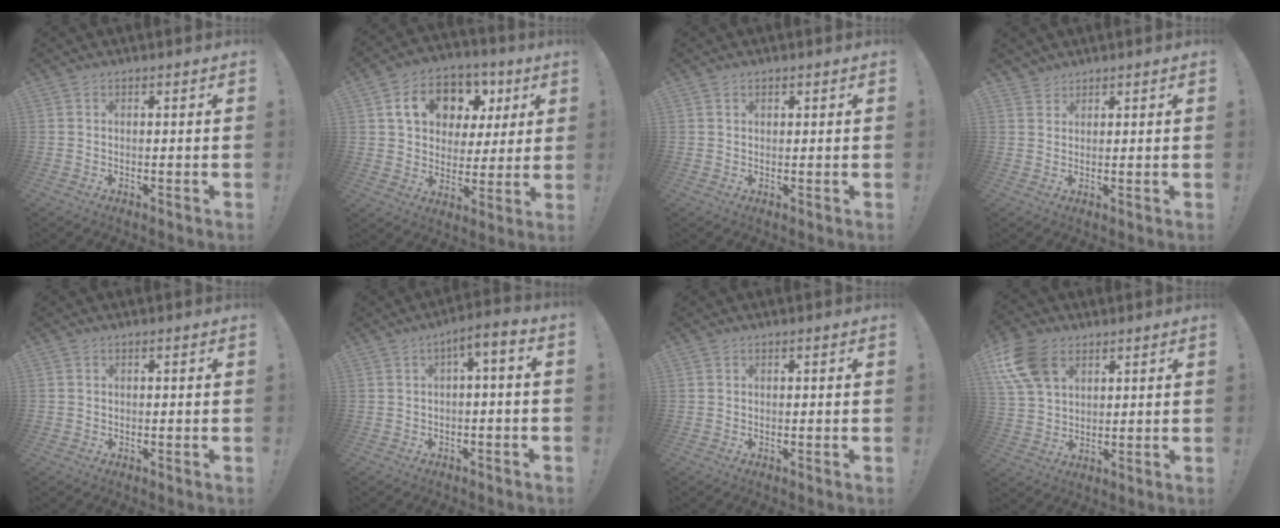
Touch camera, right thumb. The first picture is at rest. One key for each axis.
{"total": 15.1, "fx": 6.8, "fy": 10.9, "fz": 8.0, "tx": -0.125, "ty": -0.020, "tz": 0.130}
{"total": 0.8, "fx": 0.6, "fy": 0.4, "fz": 0.3, "tx": -0.002, "ty": -0.001, "tz": 0.011}
{"total": 2.5, "fx": 2.1, "fy": 1.3, "fz": -0.2, "tx": 0.000, "ty": -0.011, "tz": 0.043}
{"total": 0.5, "fx": -0.2, "fy": 0.5, "fz": -0.1, "tx": 0.001, "ty": 0.002, "tz": -0.005}
{"total": 4.8, "fx": -1.1, "fy": 0.9, "fz": 4.6, "tx": -0.072, "ty": 0.002, "tz": -0.020}
{"total": 0.0}
{"total": 13.1, "fx": 5.9, "fy": 8.9, "fz": 7.6, "tx": -0.151, "ty": -0.016, "tz": 0.117}